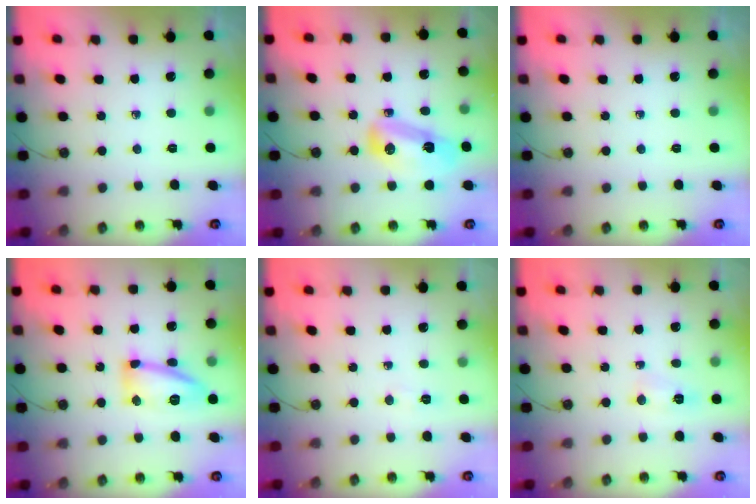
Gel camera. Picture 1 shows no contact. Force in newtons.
{"total": 9.2, "press": 9.2, "slide": 0.6}
{"total": 0.0}
{"total": 15.2, "press": 15.1, "slide": 1.2}
{"total": 3.9, "press": 3.9, "slide": 0.5}
{"total": 6.0, "press": 5.9, "slide": 0.6}